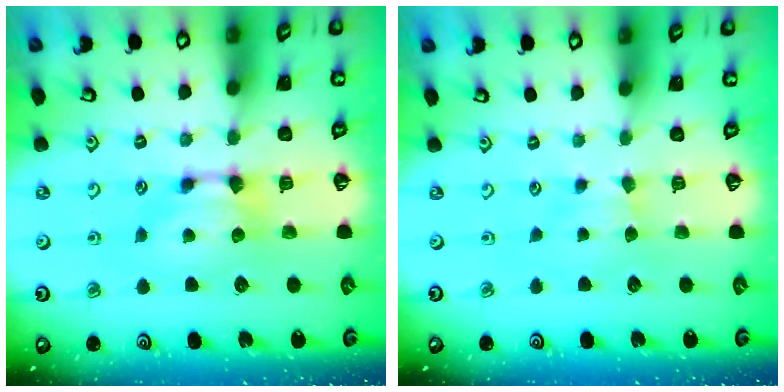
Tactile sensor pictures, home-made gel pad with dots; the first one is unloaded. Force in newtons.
{"total": 2.4, "press": 2.4, "slide": 0.6}